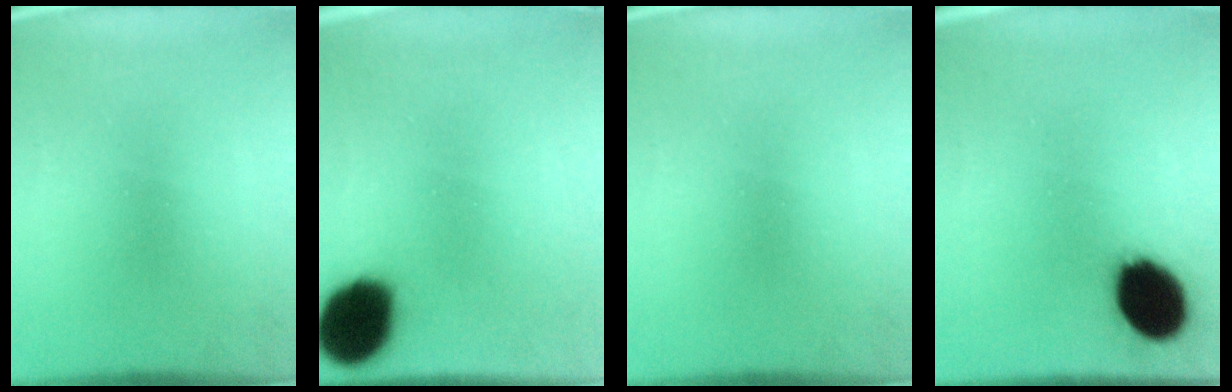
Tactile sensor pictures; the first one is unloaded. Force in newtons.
{"total": 17.8}
{"total": 0.0}
{"total": 14.7}